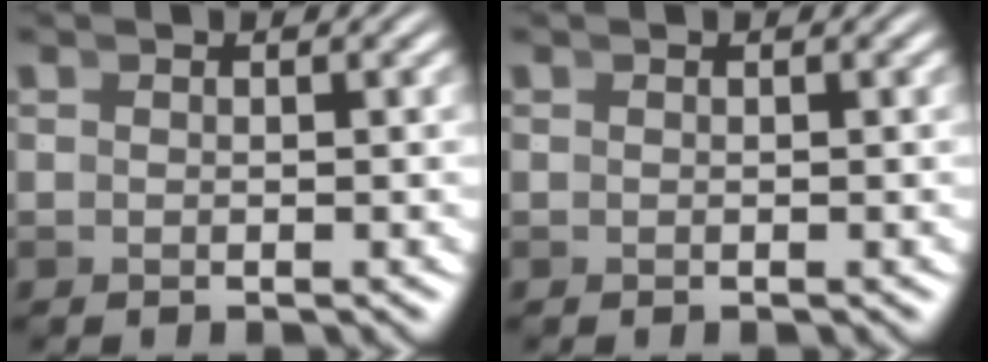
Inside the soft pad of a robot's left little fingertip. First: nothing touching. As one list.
[{"total": 0.0}]